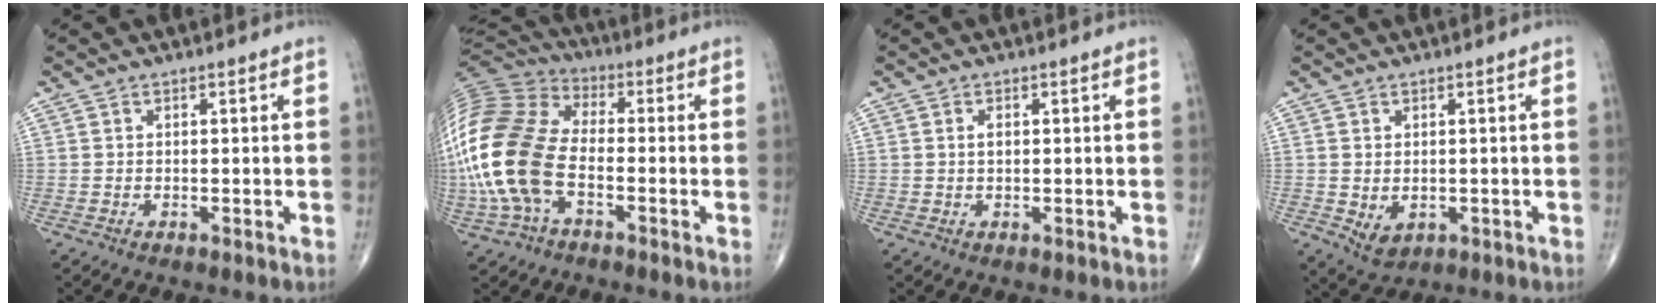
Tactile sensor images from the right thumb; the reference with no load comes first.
{"total": 21.4, "force": [-4.3, 12.5, 16.7], "torque": [-0.381, 0.025, -0.088]}
{"total": 1.6, "force": [0.3, 1.0, 1.3], "torque": [-0.022, 0.001, 0.007]}
{"total": 4.1, "force": [-0.5, 3.0, 2.7], "torque": [-0.039, -0.009, 0.007]}